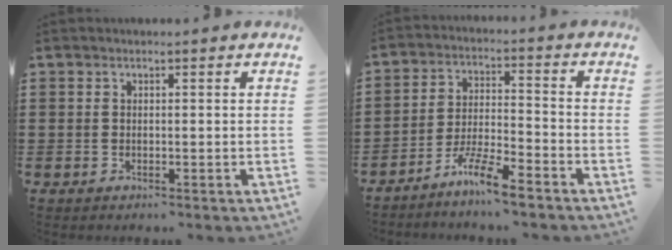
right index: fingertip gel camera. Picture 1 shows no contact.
{"total": 6.7, "force": [-5.5, 0.3, 3.7], "torque": [-0.080, -0.002, -0.107]}